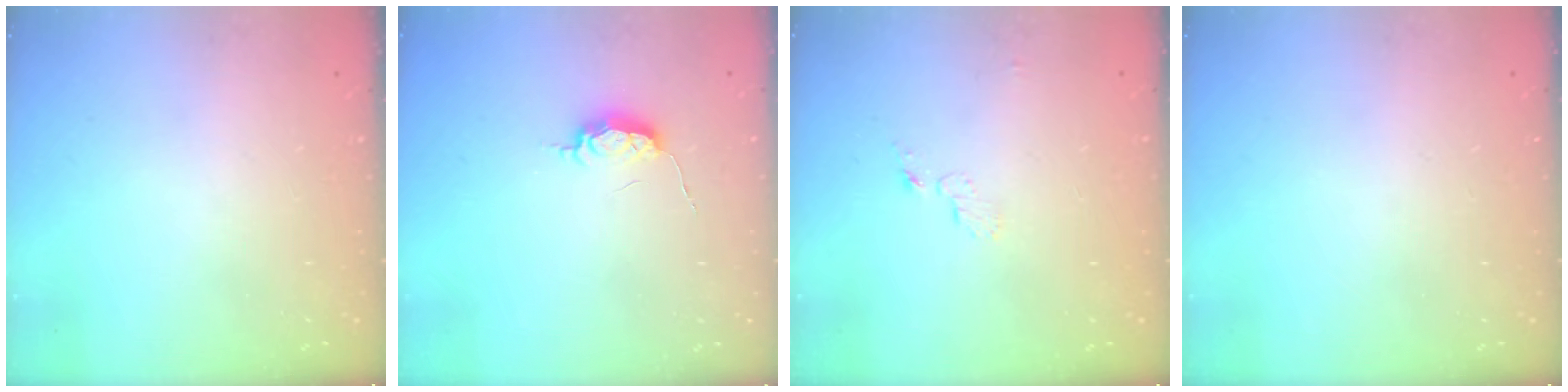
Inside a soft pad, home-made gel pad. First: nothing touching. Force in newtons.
{"total": 5.3, "press": 5.3, "slide": 0.7}
{"total": 4.0, "press": 4.0, "slide": 0.4}
{"total": 0.0}